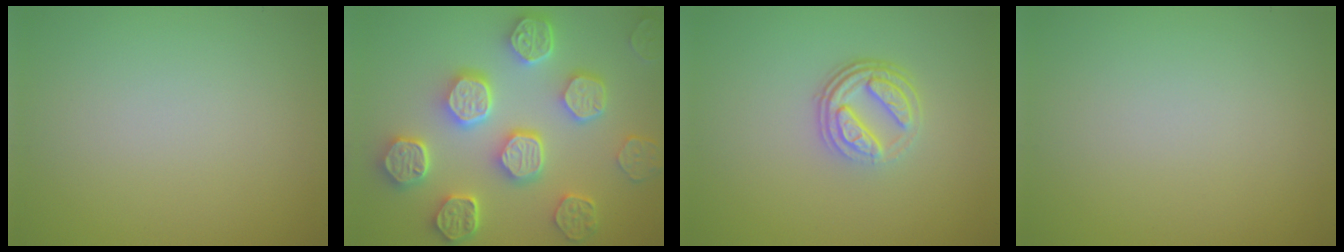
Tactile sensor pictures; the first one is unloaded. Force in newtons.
{"total": 8.0, "press": 6.4, "slide": 4.8}
{"total": 3.8, "press": 2.7, "slide": 2.7}
{"total": 0.0}